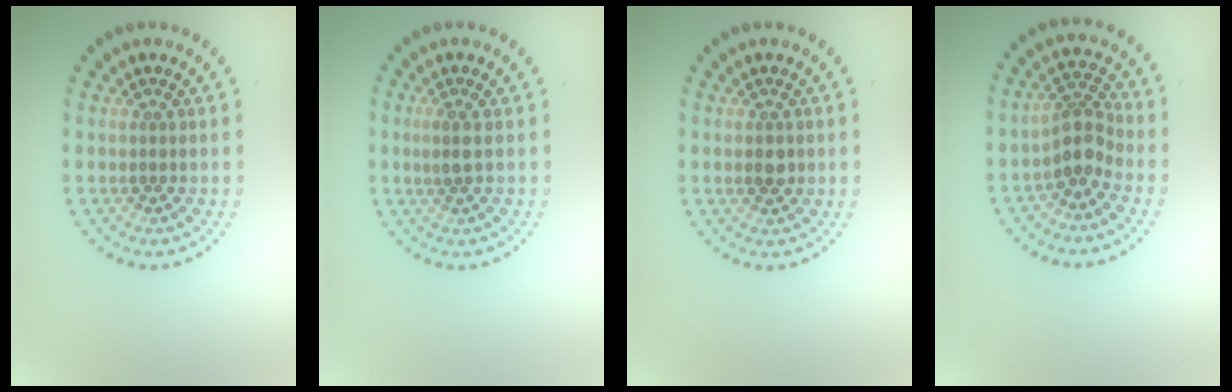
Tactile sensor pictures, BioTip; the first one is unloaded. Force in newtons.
{"total": 1.4, "press": 1.2, "slide": 0.7}
{"total": 1.4, "press": 1.4, "slide": 0.1}
{"total": 2.8, "press": 2.3, "slide": 1.7}